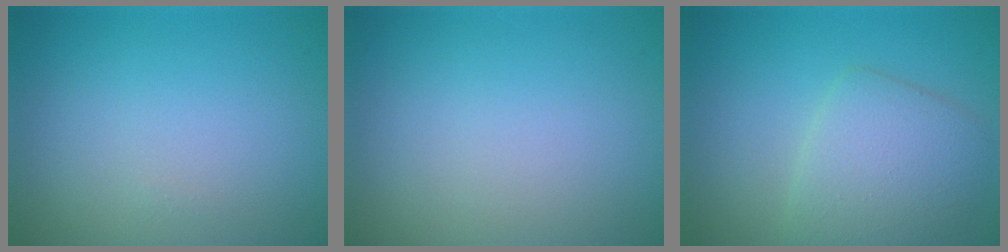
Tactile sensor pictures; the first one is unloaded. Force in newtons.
{"total": 0.0}
{"total": 4.4, "press": 4.4, "slide": 0.1}